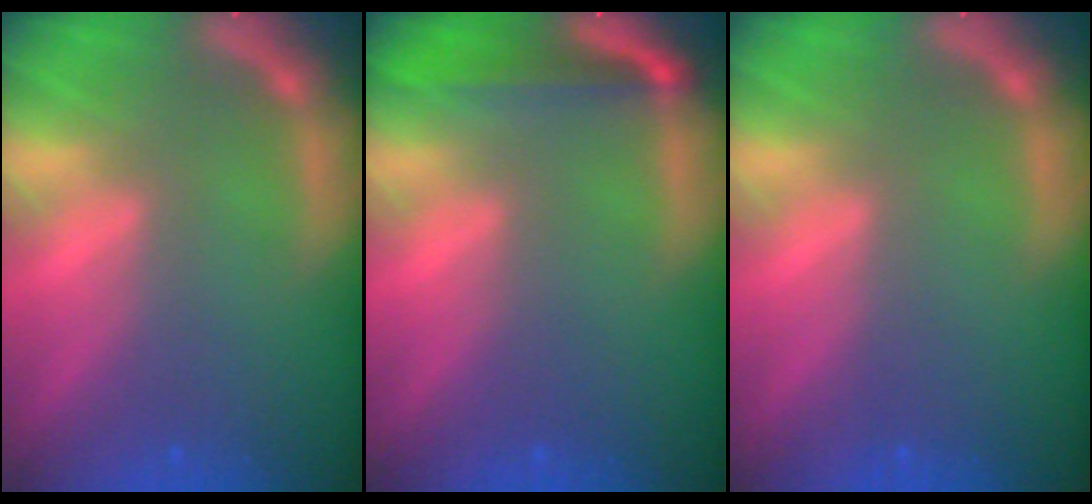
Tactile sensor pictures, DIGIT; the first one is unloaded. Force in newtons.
{"total": 4.0}
{"total": 0.0}